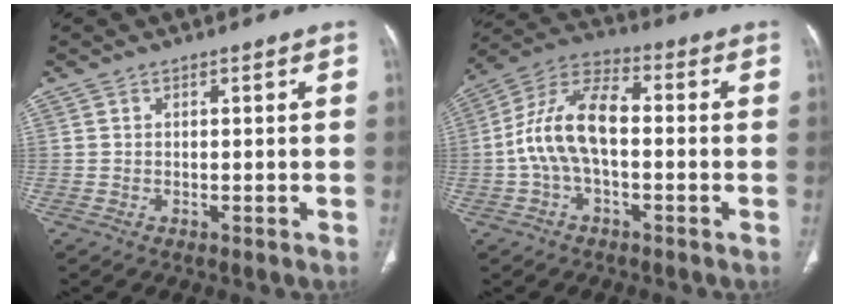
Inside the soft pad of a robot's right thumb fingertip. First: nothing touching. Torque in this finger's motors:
{"motor_torque": [1.47, 1.53, 1.35, -0.89, 0.30]}